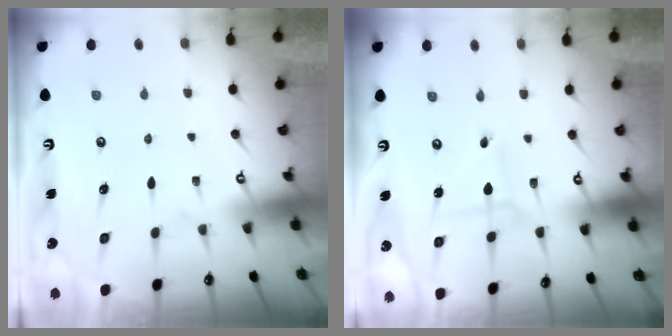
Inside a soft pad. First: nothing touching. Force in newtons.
{"total": 1.1, "press": 1.1, "slide": 0.1}